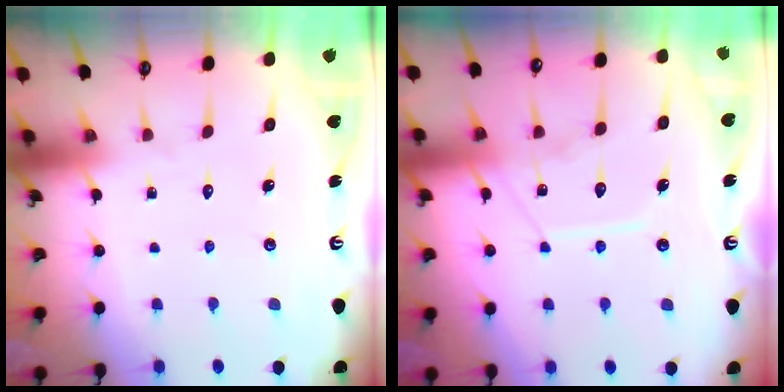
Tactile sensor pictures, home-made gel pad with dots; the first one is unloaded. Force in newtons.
{"total": 11.0, "press": 11.0, "slide": 1.0}